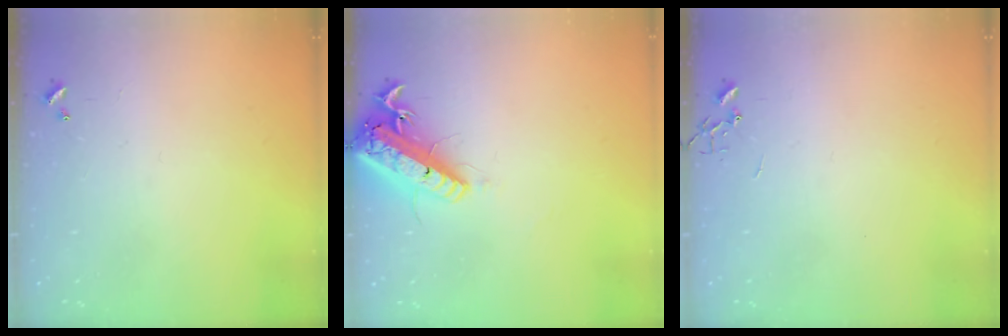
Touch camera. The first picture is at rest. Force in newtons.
{"total": 17.6, "press": 17.3, "slide": 3.4}
{"total": 0.0}